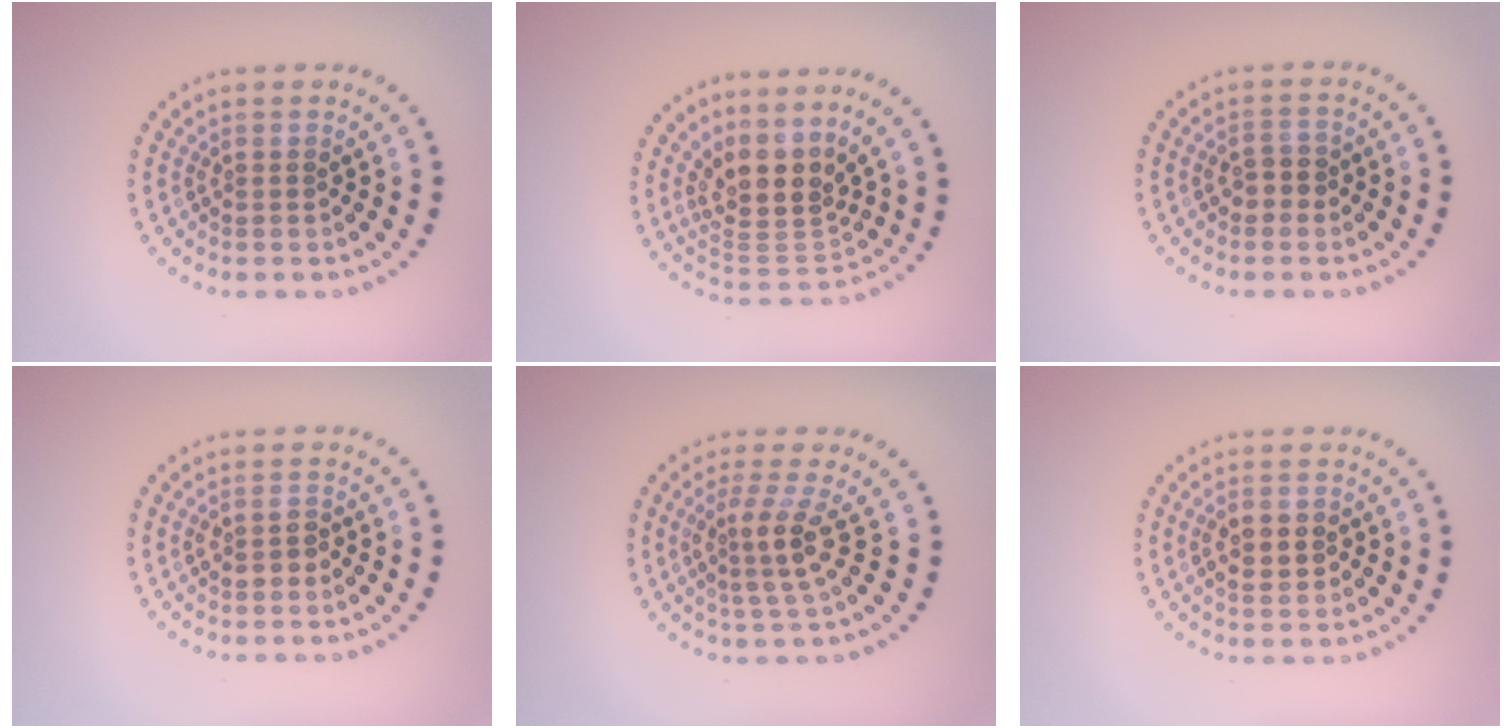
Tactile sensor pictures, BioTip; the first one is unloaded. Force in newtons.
{"total": 4.4, "press": 3.4, "slide": 2.8}
{"total": 1.8, "press": 1.8, "slide": 0.5}
{"total": 1.4, "press": 1.3, "slide": 0.4}
{"total": 3.0, "press": 2.3, "slide": 1.9}
{"total": 2.7, "press": 2.7, "slide": 0.1}